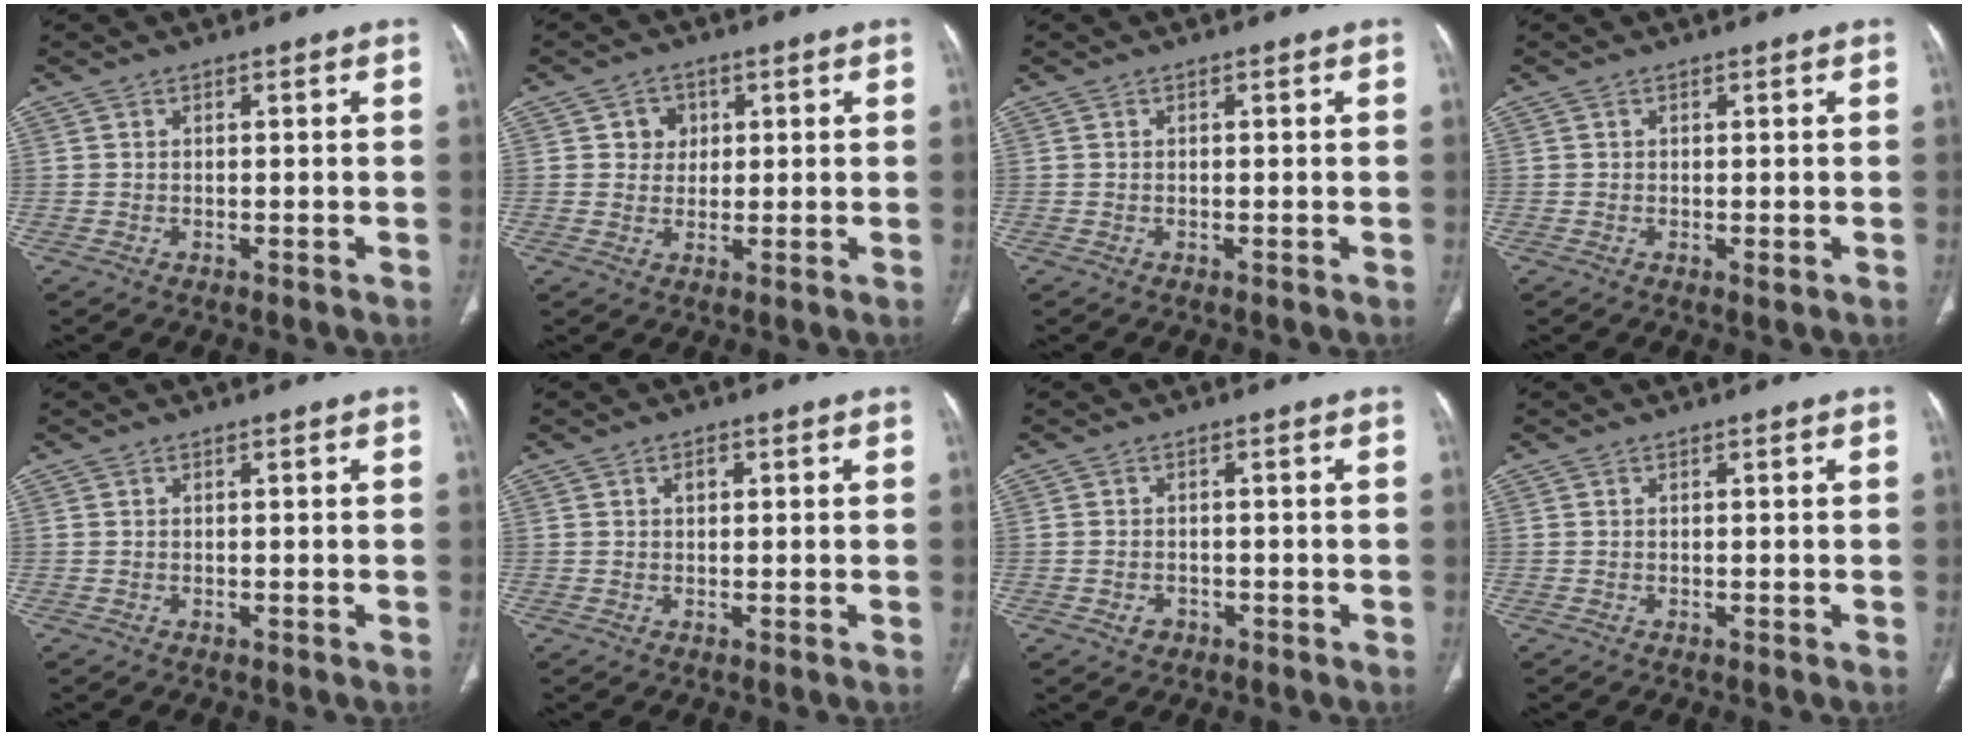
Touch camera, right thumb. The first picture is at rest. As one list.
[{"total": 4.0, "force": [0.8, 3.5, 1.7], "torque": [-0.005, 0.004, 0.010]}, {"total": 0.0}, {"total": 0.7, "force": [0.0, 0.4, 0.5], "torque": [-0.008, -0.003, 0.000]}, {"total": 0.0}, {"total": 1.5, "force": [0.5, 1.0, 0.9], "torque": [-0.012, 0.002, 0.007]}, {"total": 2.0, "force": [-0.9, 1.6, 0.8], "torque": [-0.011, 0.009, -0.009]}, {"total": 0.0}]